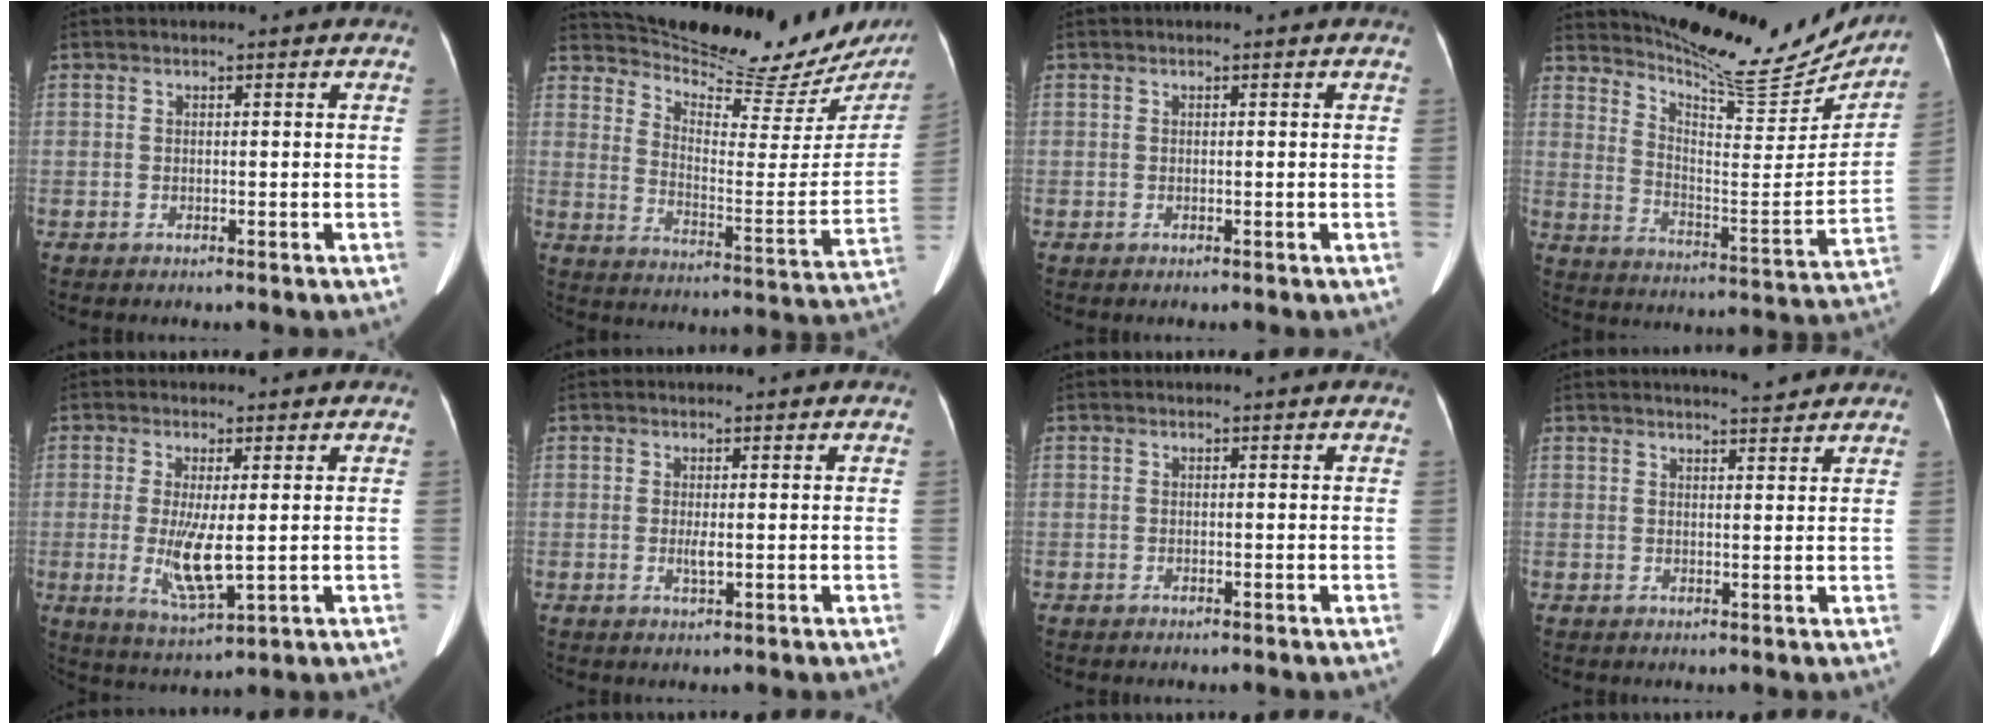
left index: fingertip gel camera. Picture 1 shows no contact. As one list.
[{"total": 23.3, "force": [21.6, 3.7, 8.0], "torque": [-0.125, -0.075, 0.283]}, {"total": 0.0}, {"total": 20.0, "force": [18.8, 3.4, 5.9], "torque": [-0.093, -0.057, 0.261]}, {"total": 6.6, "force": [-0.1, 1.3, 6.5], "torque": [-0.132, -0.021, 0.002]}, {"total": 0.7, "force": [0.0, 0.1, 0.7], "torque": [-0.015, -0.003, -0.001]}, {"total": 0.0}, {"total": 4.8, "force": [4.6, 0.2, 1.6], "torque": [-0.027, 0.003, 0.057]}]